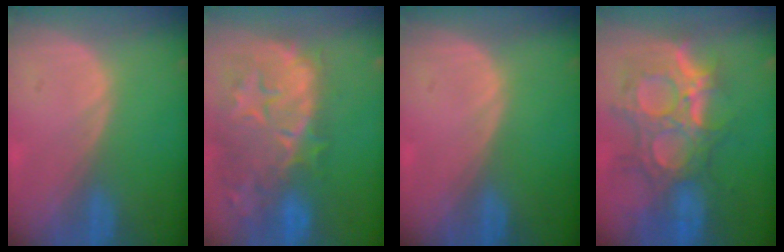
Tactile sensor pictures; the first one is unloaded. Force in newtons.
{"total": 14.3, "press": 11.9, "slide": 8.0}
{"total": 0.0}
{"total": 12.1, "press": 10.8, "slide": 5.5}